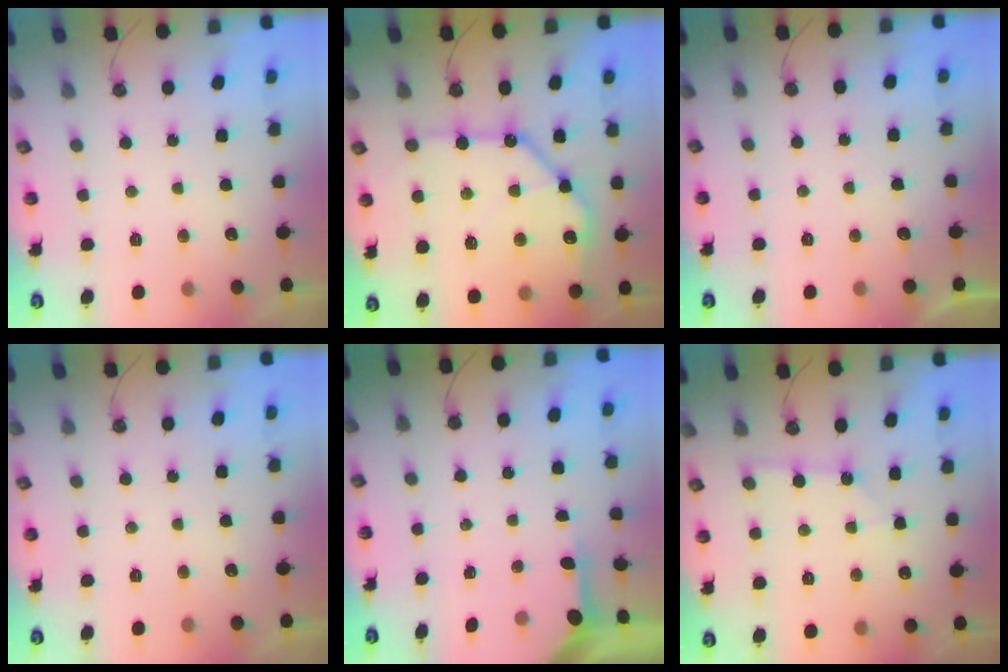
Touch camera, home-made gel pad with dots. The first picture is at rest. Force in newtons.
{"total": 18.7, "press": 18.6, "slide": 2.0}
{"total": 2.5, "press": 2.5, "slide": 0.3}
{"total": 0.0}
{"total": 3.3, "press": 3.3, "slide": 0.4}
{"total": 2.2, "press": 2.2, "slide": 0.4}